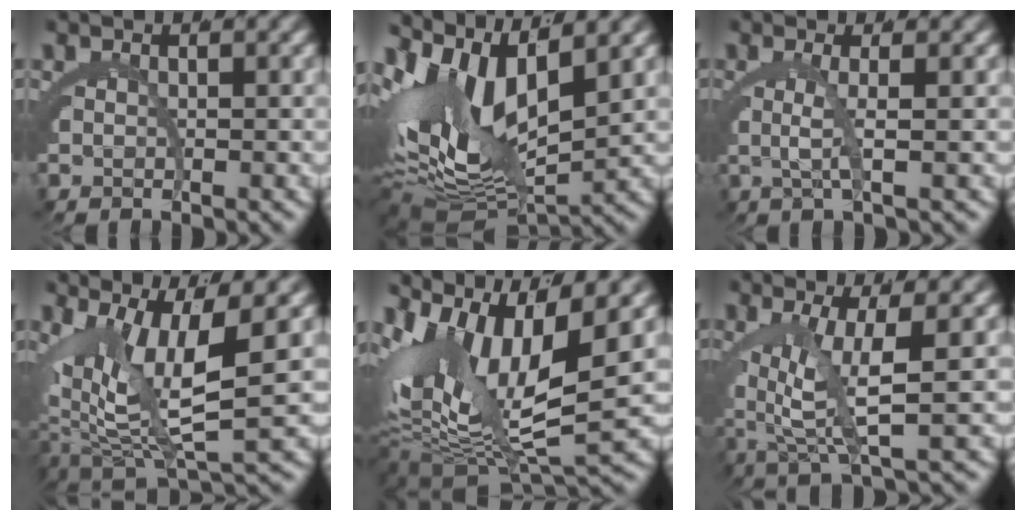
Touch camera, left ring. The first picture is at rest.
{"total": 9.7, "force": [-0.2, 5.2, 8.2], "torque": [-0.145, -0.015, 0.005]}
{"total": 2.2, "force": [0.1, -1.4, 1.7], "torque": [-0.017, 0.008, -0.003]}
{"total": 6.7, "force": [0.0, 2.5, 6.2], "torque": [-0.100, -0.013, 0.003]}
{"total": 10.2, "force": [-0.7, 5.2, 8.7], "torque": [-0.146, -0.014, -0.007]}
{"total": 4.5, "force": [-0.6, 0.3, 4.4], "torque": [-0.065, -0.006, -0.006]}